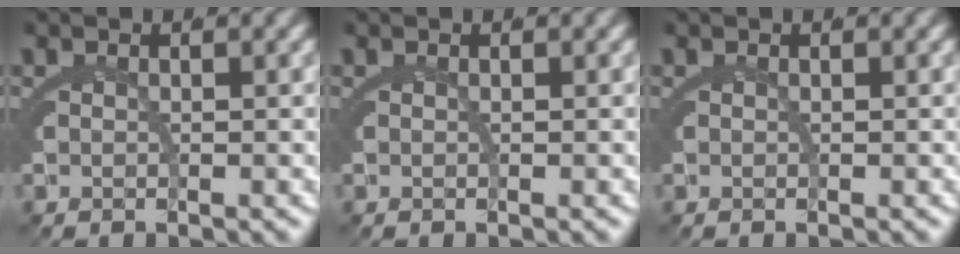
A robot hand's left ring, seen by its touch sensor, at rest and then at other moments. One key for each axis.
{"total": 0.0}
{"total": 0.0}